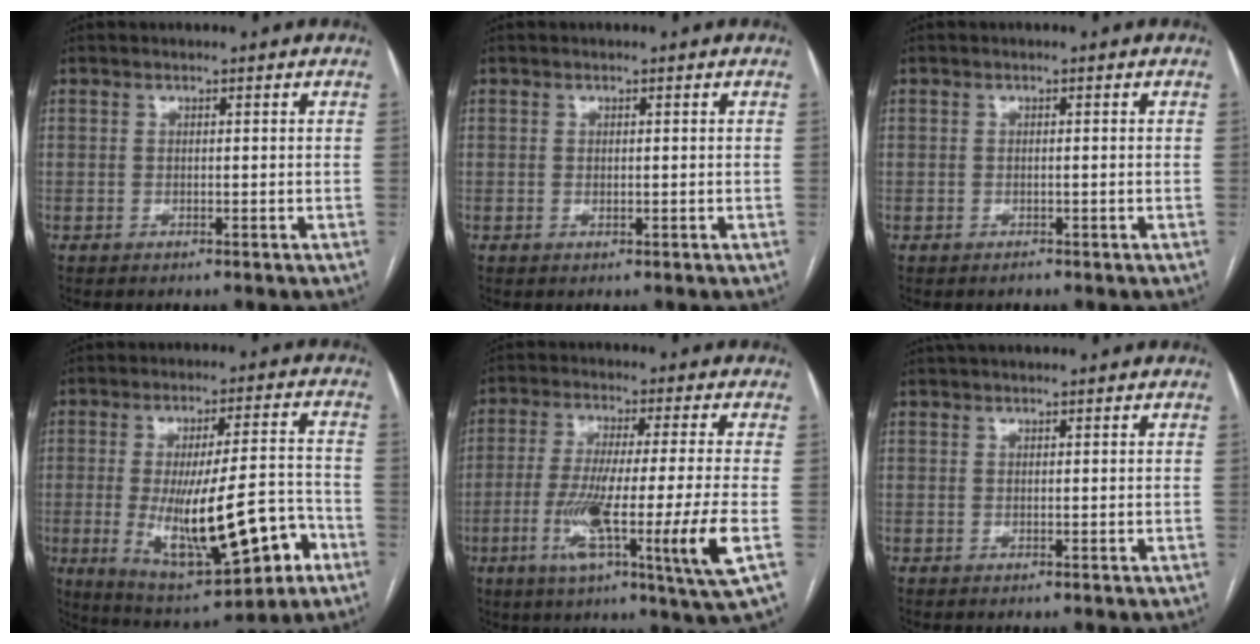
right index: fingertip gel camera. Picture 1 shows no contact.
{"total": 0.0}
{"total": 0.6, "force": [-0.5, 0.3, 0.0], "torque": [0.000, 0.001, -0.009]}
{"total": 18.6, "force": [-5.5, 4.3, 17.3], "torque": [-0.282, -0.002, -0.066]}
{"total": 15.9, "force": [-4.5, -1.3, 15.2], "torque": [-0.262, -0.034, -0.083]}
{"total": 1.5, "force": [1.2, 0.4, 0.8], "torque": [-0.014, 0.028, 0.019]}